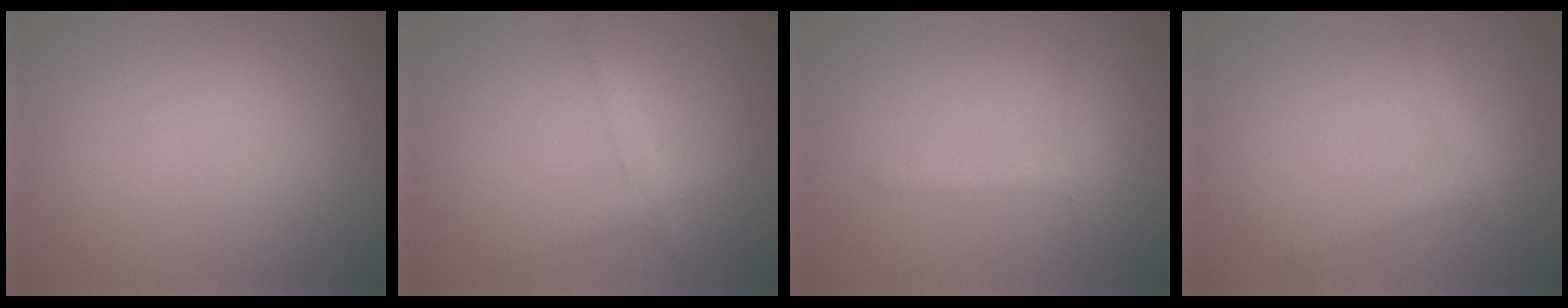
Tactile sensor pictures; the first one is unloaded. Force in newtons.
{"total": 1.8, "press": 1.8, "slide": 0.0}
{"total": 1.7, "press": 1.7, "slide": 0.1}
{"total": 1.5, "press": 1.5, "slide": 0.0}